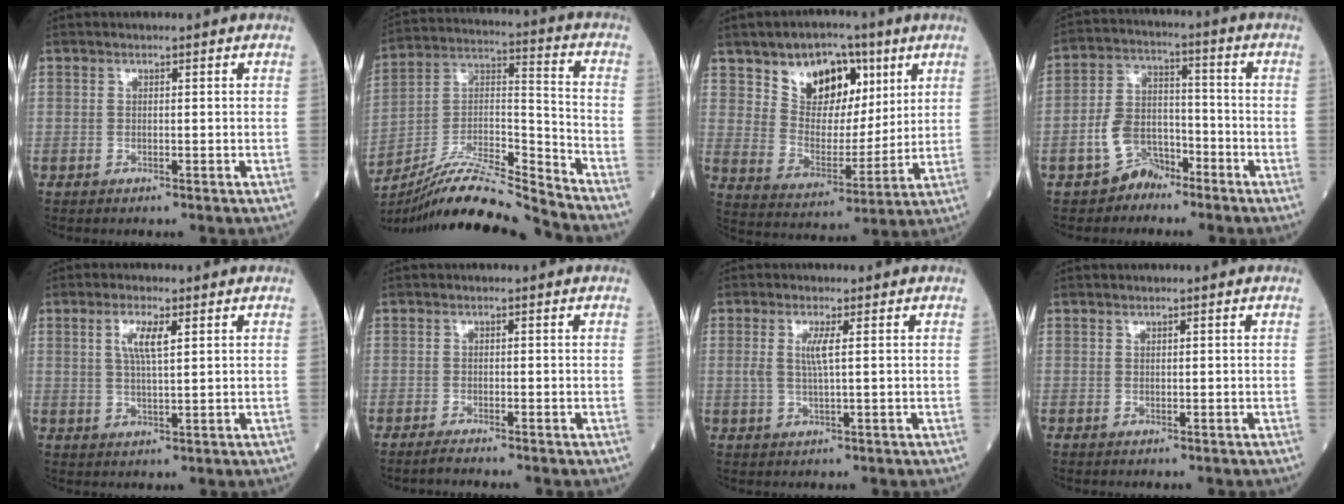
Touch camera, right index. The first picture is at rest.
{"total": 15.7, "force": [-14.8, -1.1, 5.2], "torque": [-0.095, 0.035, -0.269]}
{"total": 12.0, "force": [6.6, 7.6, 6.5], "torque": [-0.111, 0.020, 0.121]}
{"total": 6.6, "force": [-4.3, 4.4, 2.4], "torque": [-0.056, 0.021, -0.079]}
{"total": 4.3, "force": [1.6, 0.7, 4.0], "torque": [-0.079, 0.002, 0.031]}
{"total": 1.6, "force": [-1.5, -0.3, 0.6], "torque": [-0.016, -0.002, -0.028]}
{"total": 3.2, "force": [0.7, 0.0, 3.1], "torque": [-0.070, -0.001, 0.013]}
{"total": 0.0}